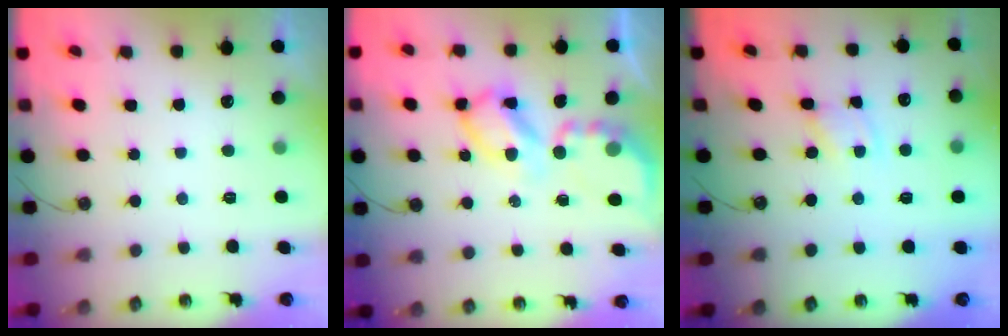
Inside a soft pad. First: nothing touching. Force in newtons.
{"total": 10.4, "press": 10.4, "slide": 0.9}
{"total": 1.5, "press": 1.5, "slide": 0.1}